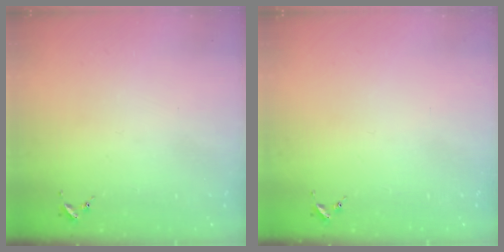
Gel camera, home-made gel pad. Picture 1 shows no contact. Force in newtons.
{"total": 0.0}